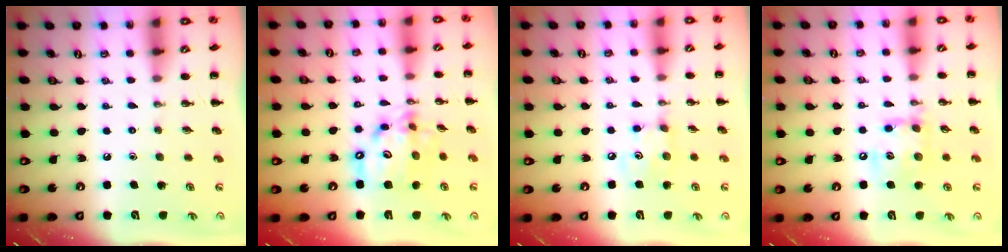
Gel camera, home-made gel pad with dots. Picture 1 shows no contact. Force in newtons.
{"total": 14.3, "press": 13.9, "slide": 3.4}
{"total": 4.6, "press": 4.6, "slide": 0.6}
{"total": 12.1, "press": 11.9, "slide": 1.9}